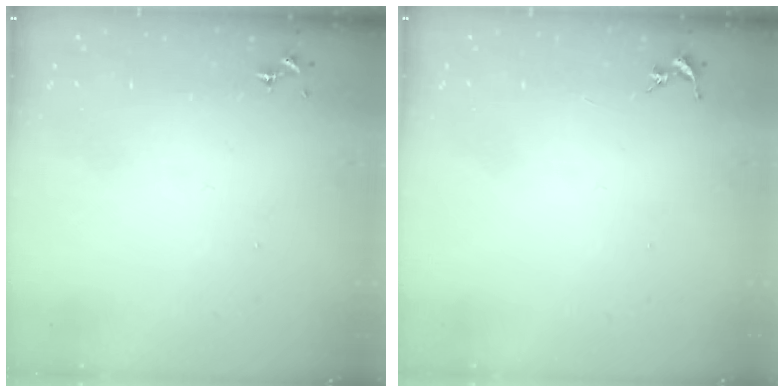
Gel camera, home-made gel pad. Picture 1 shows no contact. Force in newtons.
{"total": 0.0}